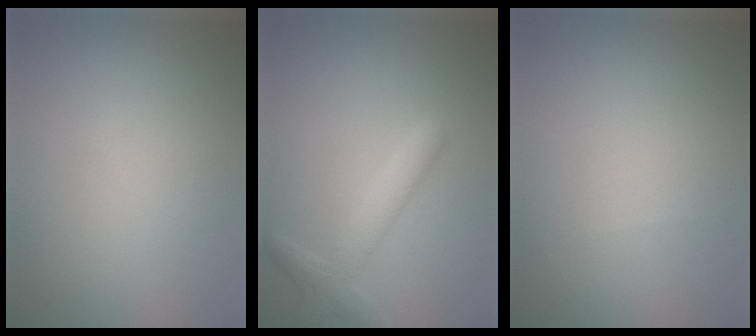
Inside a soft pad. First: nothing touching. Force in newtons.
{"total": 2.8, "press": 2.8, "slide": 0.1}
{"total": 0.0}